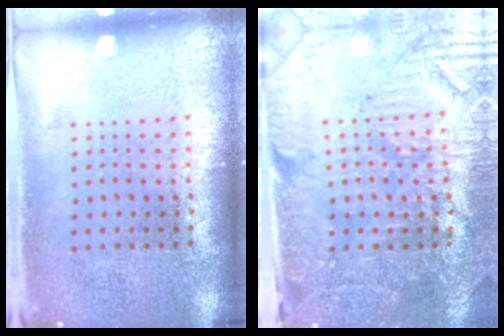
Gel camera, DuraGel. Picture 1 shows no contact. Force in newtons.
{"total": 3.7, "press": 3.5, "slide": 1.4}